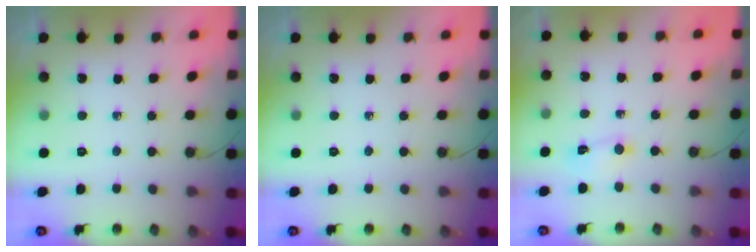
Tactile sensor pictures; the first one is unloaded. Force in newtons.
{"total": 0.0}
{"total": 3.8, "press": 3.7, "slide": 0.4}